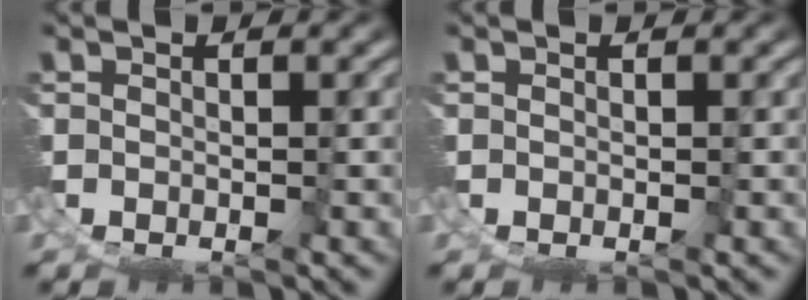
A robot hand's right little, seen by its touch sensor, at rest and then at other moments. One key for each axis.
{"total": 0.0}